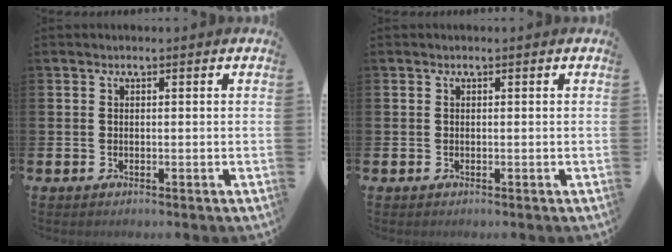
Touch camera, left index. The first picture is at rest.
{"total": 0.0}